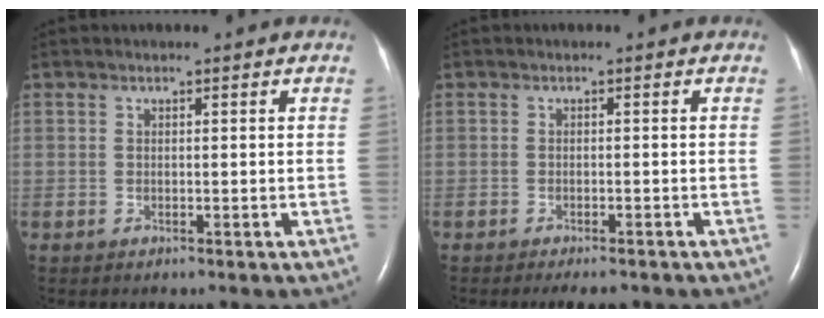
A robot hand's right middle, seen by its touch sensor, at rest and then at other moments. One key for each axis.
{"total": 3.2, "fx": -2.7, "fy": 0.9, "fz": 1.6, "tx": -0.019, "ty": -0.006, "tz": -0.033}